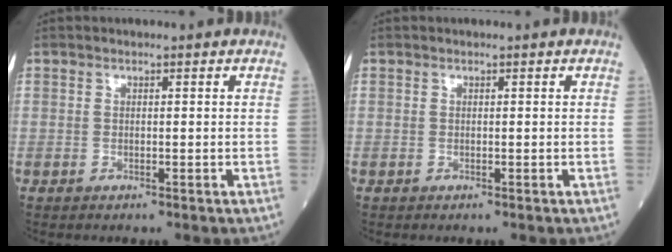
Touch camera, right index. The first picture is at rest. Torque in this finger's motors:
{"motor_torque": [0.00, 0.00, 0.00, 0.00]}